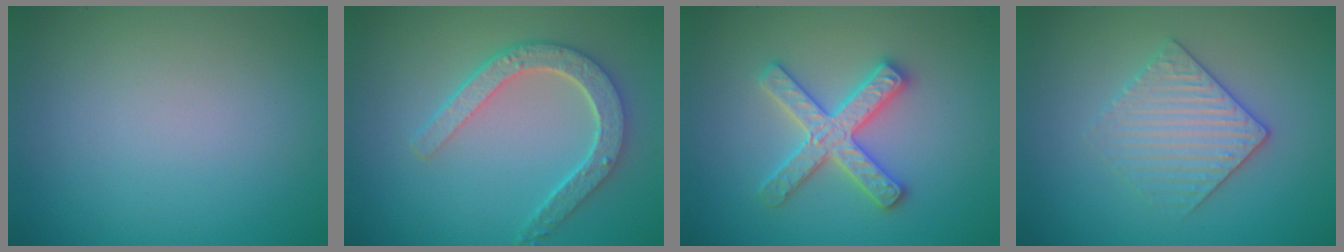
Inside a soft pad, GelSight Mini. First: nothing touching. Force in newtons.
{"total": 4.9, "press": 3.9, "slide": 3.0}
{"total": 3.7, "press": 3.6, "slide": 0.6}
{"total": 3.4, "press": 3.2, "slide": 1.3}